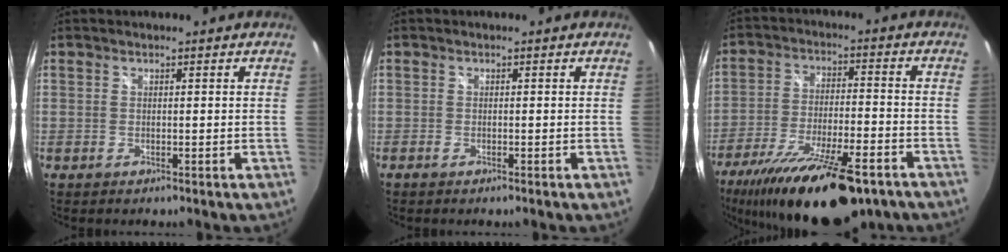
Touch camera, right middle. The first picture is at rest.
{"total": 0.8, "force": [-0.7, 0.2, 0.5], "torque": [-0.010, -0.002, -0.014]}
{"total": 23.1, "force": [-16.5, 6.6, 14.7], "torque": [-0.273, -0.047, -0.255]}